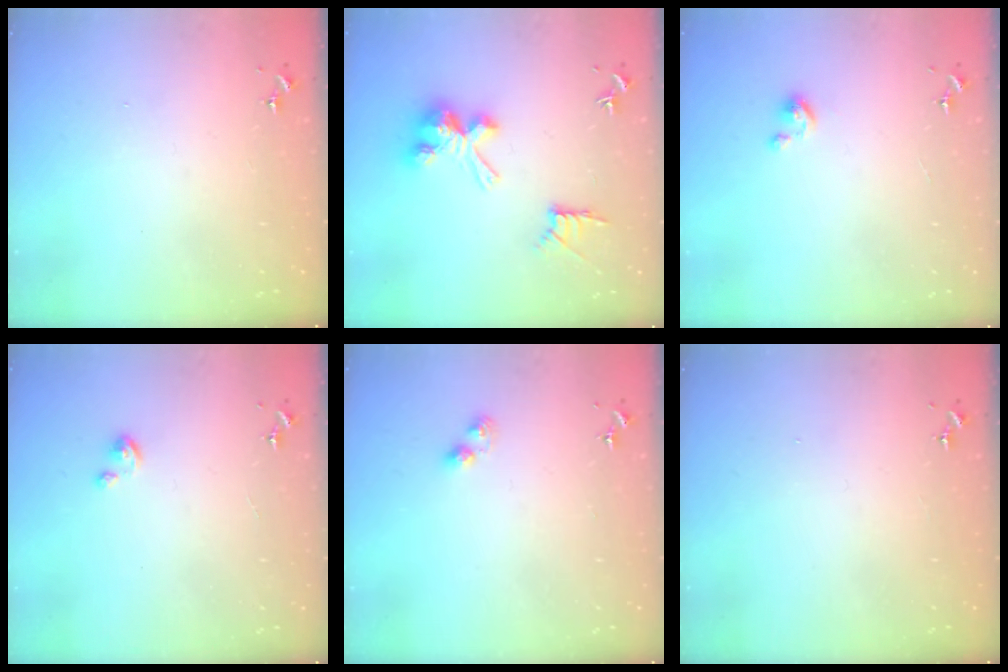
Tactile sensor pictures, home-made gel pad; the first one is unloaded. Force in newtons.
{"total": 12.1, "press": 12.1, "slide": 0.1}
{"total": 2.4, "press": 2.4, "slide": 0.2}
{"total": 2.9, "press": 2.9, "slide": 0.2}
{"total": 3.3, "press": 3.3, "slide": 0.5}
{"total": 0.0}